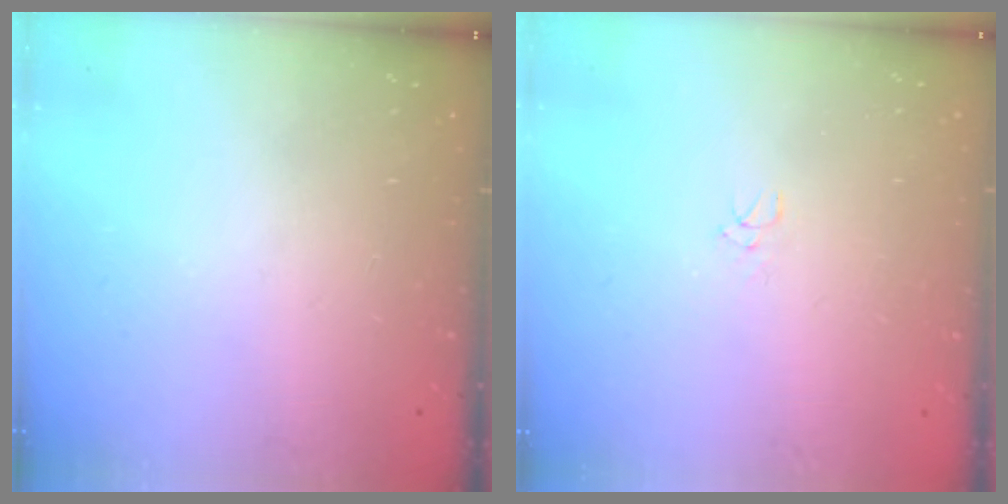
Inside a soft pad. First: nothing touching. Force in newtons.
{"total": 3.4, "press": 3.4, "slide": 0.2}